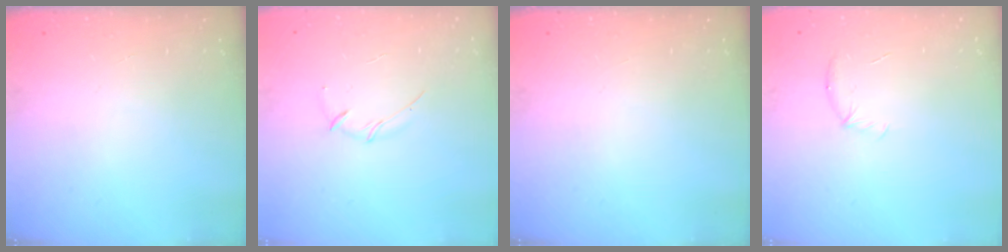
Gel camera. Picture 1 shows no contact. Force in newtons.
{"total": 3.0, "press": 2.9, "slide": 0.8}
{"total": 0.0}
{"total": 5.5, "press": 5.3, "slide": 1.4}